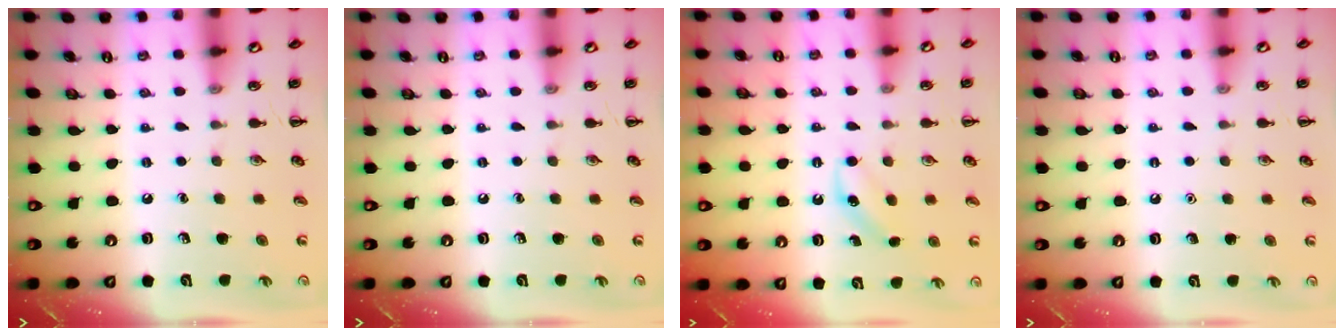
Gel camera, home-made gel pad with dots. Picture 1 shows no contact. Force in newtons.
{"total": 0.0}
{"total": 4.1, "press": 4.0, "slide": 1.1}
{"total": 1.6, "press": 1.6, "slide": 0.1}